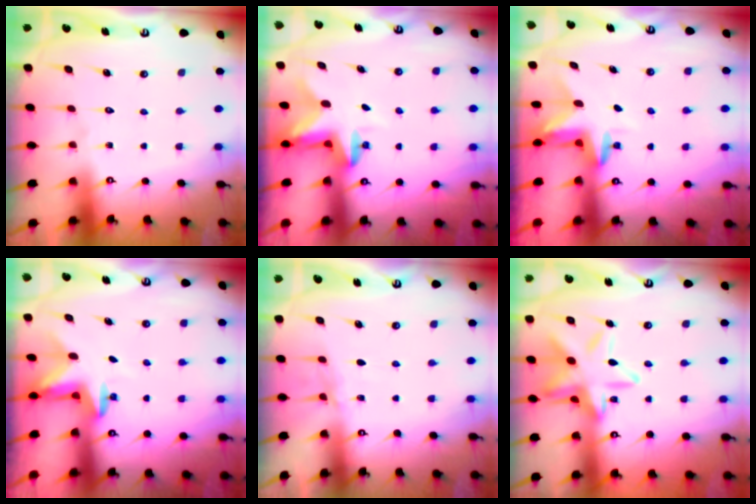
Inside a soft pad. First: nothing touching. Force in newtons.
{"total": 2.6, "press": 2.5, "slide": 0.5}
{"total": 3.1, "press": 3.1, "slide": 0.2}
{"total": 3.0, "press": 2.9, "slide": 0.7}
{"total": 3.7, "press": 3.5, "slide": 1.2}
{"total": 16.3, "press": 16.3, "slide": 1.2}